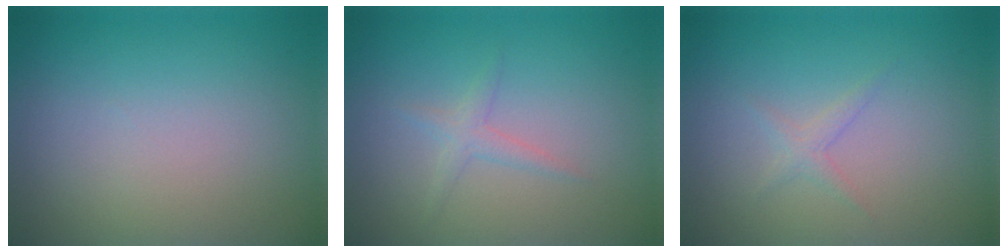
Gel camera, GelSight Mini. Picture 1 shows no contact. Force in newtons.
{"total": 1.3, "press": 1.3, "slide": 0.0}
{"total": 1.1, "press": 1.1, "slide": 0.1}